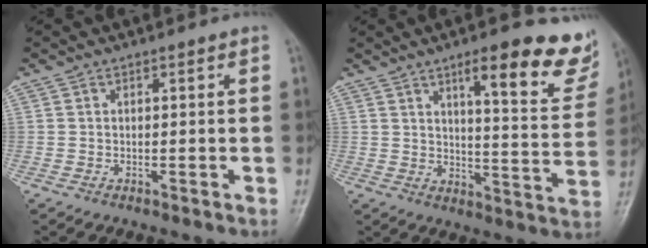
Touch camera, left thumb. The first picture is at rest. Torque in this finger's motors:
{"motor_torque": [0.62, 0.30, 0.92, -0.64, 0.10]}